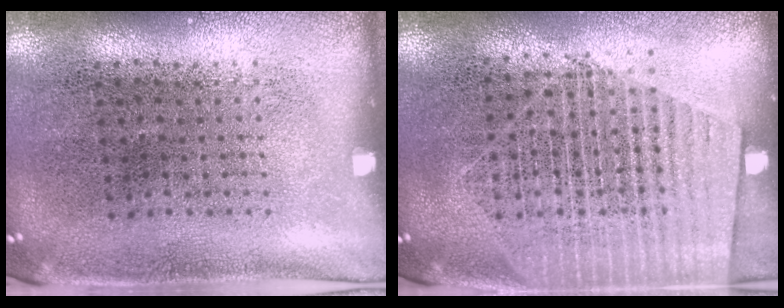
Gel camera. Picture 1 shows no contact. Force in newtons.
{"total": 1.7, "press": 1.5, "slide": 0.8}